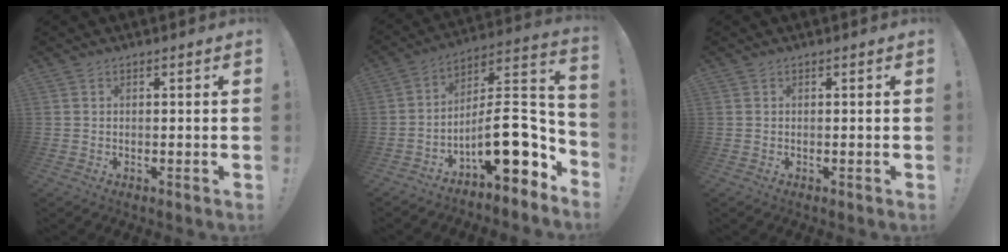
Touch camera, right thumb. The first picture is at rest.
{"total": 19.5, "force": [-6.9, 7.4, 16.7], "torque": [-0.258, 0.023, -0.111]}
{"total": 0.0}